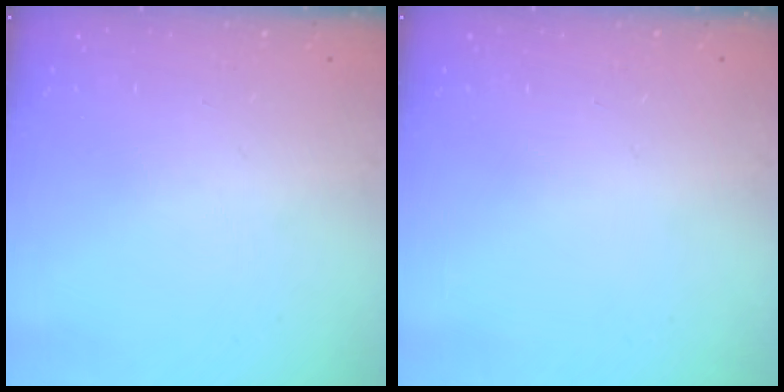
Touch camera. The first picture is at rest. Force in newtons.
{"total": 0.0}